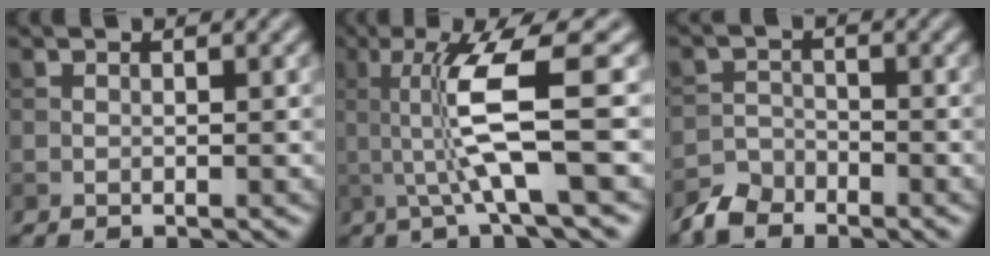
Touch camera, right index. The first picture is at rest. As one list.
[{"total": 7.0, "force": [0.5, 1.1, 6.9], "torque": [-0.128, 0.003, 0.011]}, {"total": 2.9, "force": [-2.5, 1.5, 0.6], "torque": [-0.009, 0.002, -0.057]}]